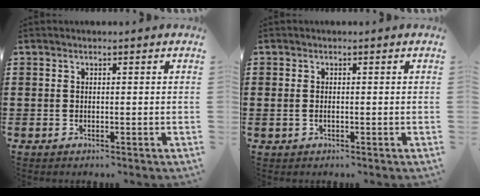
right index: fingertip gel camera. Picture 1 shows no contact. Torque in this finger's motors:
{"motor_torque": [0.00, 0.52, -0.06, -0.01]}